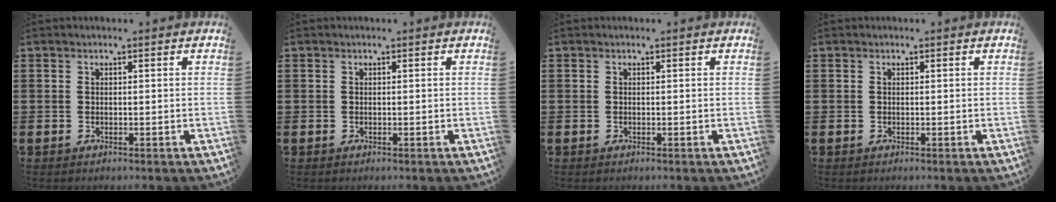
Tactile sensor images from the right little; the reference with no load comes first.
{"total": 0.0}
{"total": 0.0}
{"total": 0.0}